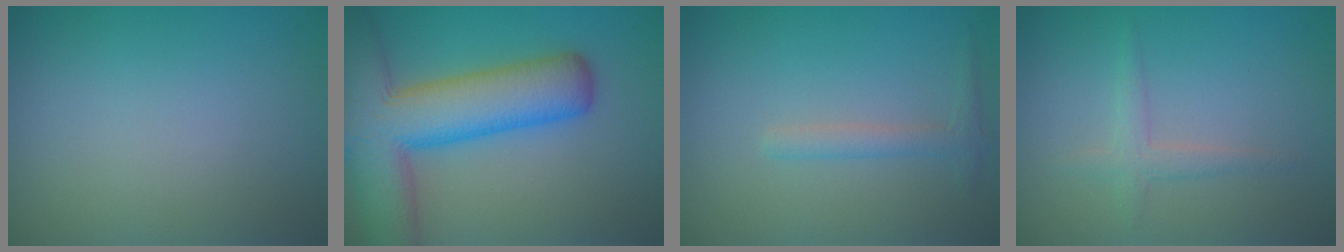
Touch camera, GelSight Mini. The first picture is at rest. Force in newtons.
{"total": 11.1, "press": 11.1, "slide": 0.7}
{"total": 1.4, "press": 1.4, "slide": 0.1}
{"total": 1.5, "press": 1.5, "slide": 0.1}